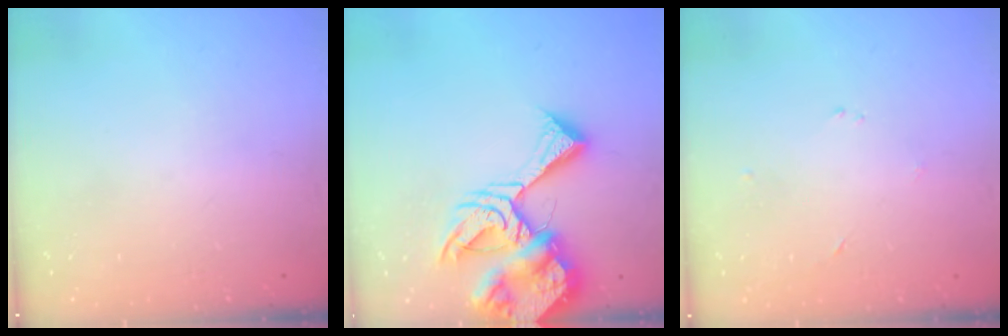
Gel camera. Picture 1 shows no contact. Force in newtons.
{"total": 16.1, "press": 16.0, "slide": 1.7}
{"total": 2.4, "press": 2.4, "slide": 0.3}